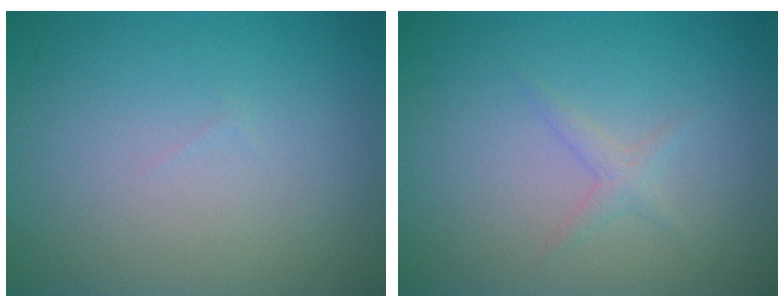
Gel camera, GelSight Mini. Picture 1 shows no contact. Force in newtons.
{"total": 1.1, "press": 1.1, "slide": 0.1}